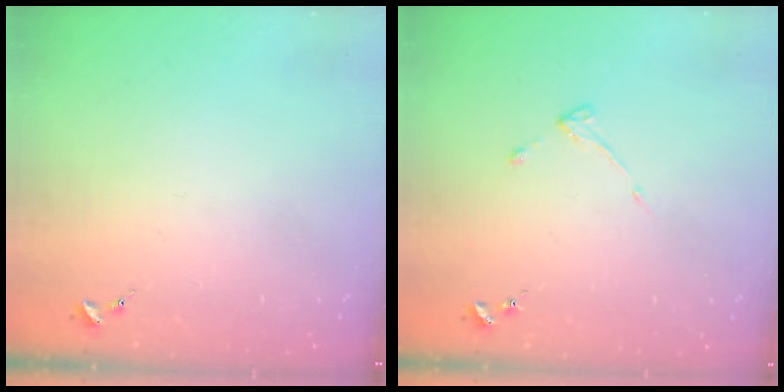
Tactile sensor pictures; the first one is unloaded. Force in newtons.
{"total": 3.0, "press": 3.0, "slide": 0.4}